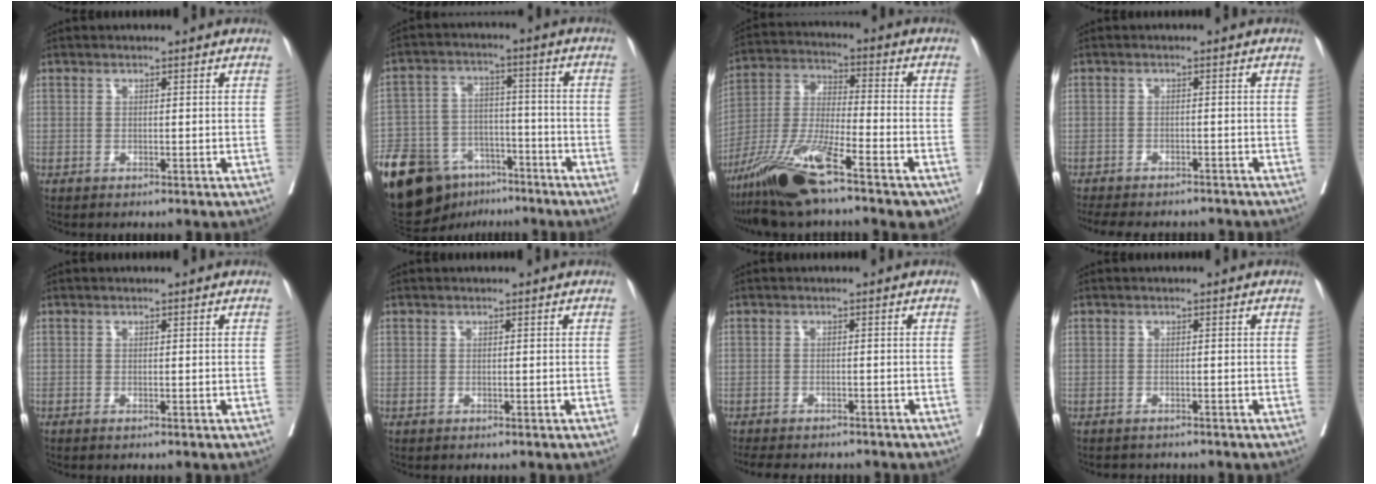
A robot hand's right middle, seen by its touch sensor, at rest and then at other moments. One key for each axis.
{"total": 22.4, "fx": -14.5, "fy": 12.7, "fz": 11.5, "tx": -0.291, "ty": -0.005, "tz": -0.242}
{"total": 18.2, "fx": -11.6, "fy": 3.2, "fz": 13.7, "tx": -0.266, "ty": -0.030, "tz": -0.209}
{"total": 11.4, "fx": -10.0, "fy": 3.8, "fz": 3.9, "tx": -0.074, "ty": -0.002, "tz": -0.127}
{"total": 0.0}
{"total": 0.0}
{"total": 9.4, "fx": -8.2, "fy": 3.0, "fz": 3.4, "tx": -0.056, "ty": -0.006, "tz": -0.108}
{"total": 2.6, "fx": -2.4, "fy": 1.1, "fz": 0.2, "tx": -0.004, "ty": -0.003, "tz": -0.035}